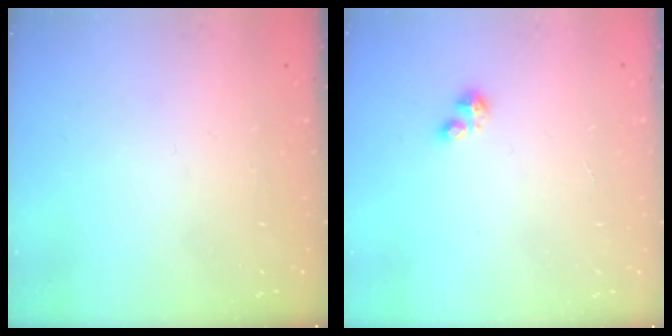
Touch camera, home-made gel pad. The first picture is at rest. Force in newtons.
{"total": 2.0, "press": 2.0, "slide": 0.2}